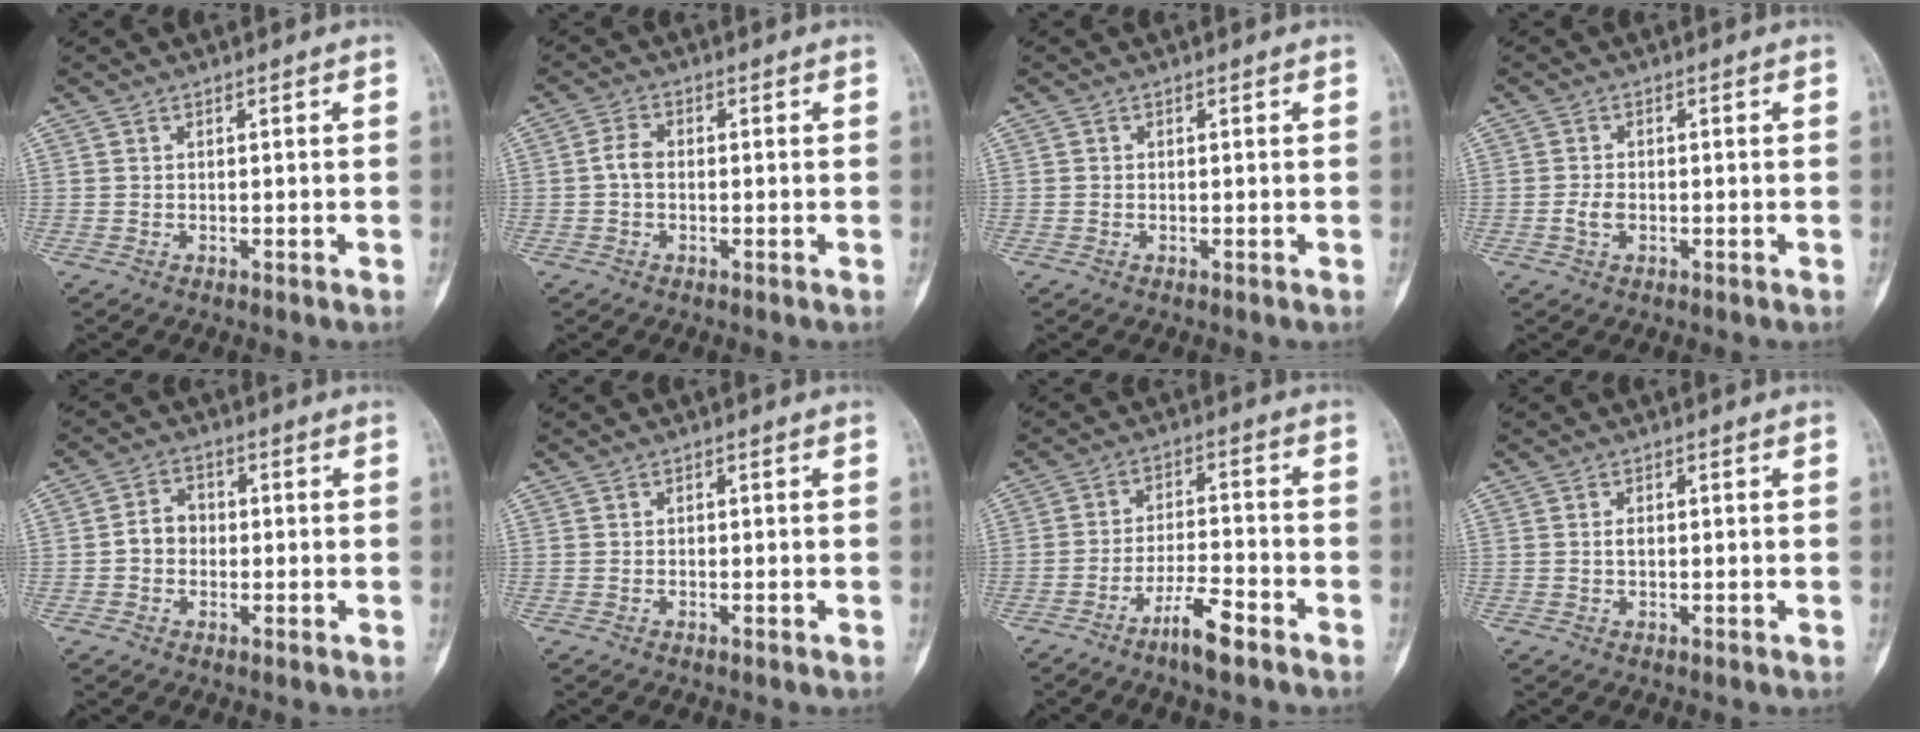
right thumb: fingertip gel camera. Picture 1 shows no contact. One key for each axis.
{"total": 2.8, "fx": -0.4, "fy": 1.9, "fz": 2.1, "tx": -0.038, "ty": 0.008, "tz": -0.013}
{"total": 0.0}
{"total": 2.3, "fx": -0.6, "fy": 1.4, "fz": 1.7, "tx": -0.035, "ty": 0.005, "tz": -0.013}
{"total": 4.4, "fx": -0.5, "fy": 3.6, "fz": 2.4, "tx": -0.027, "ty": 0.018, "tz": -0.017}
{"total": 0.0}
{"total": 6.9, "fx": -4.7, "fy": 1.3, "fz": 4.9, "tx": -0.091, "ty": 0.032, "tz": -0.085}
{"total": 1.0, "fx": 0.0, "fy": 0.5, "fz": 0.8, "tx": -0.013, "ty": 0.002, "tz": -0.001}